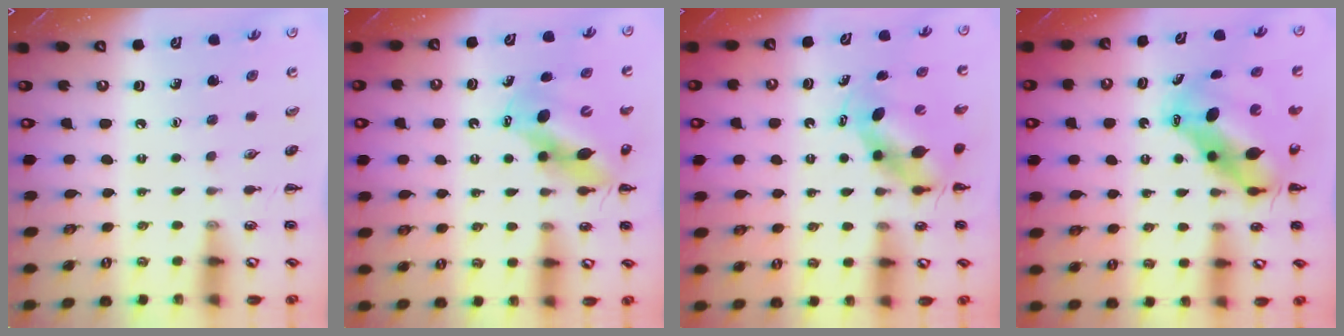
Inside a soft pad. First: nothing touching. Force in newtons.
{"total": 10.5, "press": 10.1, "slide": 2.8}
{"total": 5.3, "press": 5.2, "slide": 1.0}
{"total": 11.3, "press": 10.9, "slide": 3.1}